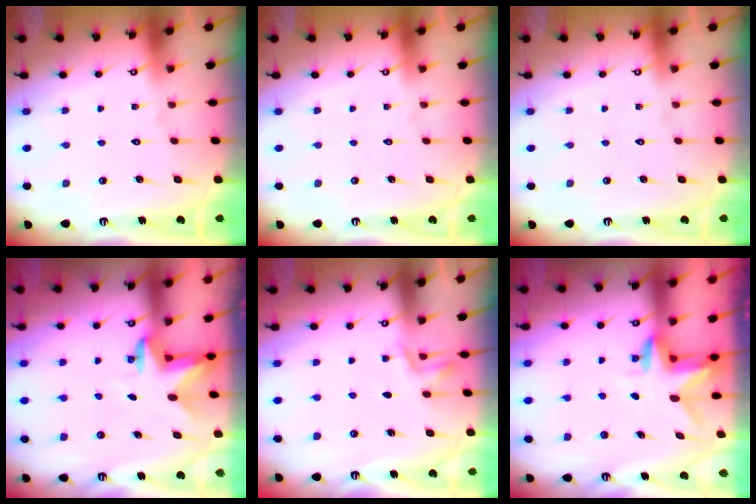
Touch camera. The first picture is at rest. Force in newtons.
{"total": 0.0}
{"total": 0.0}
{"total": 3.1, "press": 3.0, "slide": 0.8}
{"total": 2.9, "press": 2.3, "slide": 1.7}
{"total": 2.9, "press": 2.9, "slide": 0.3}